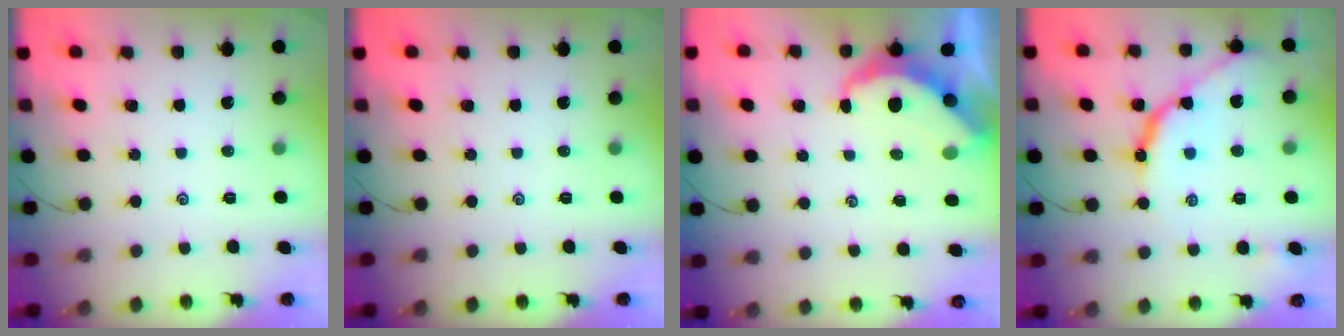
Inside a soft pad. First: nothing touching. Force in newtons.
{"total": 0.0}
{"total": 6.0, "press": 6.0, "slide": 0.2}
{"total": 11.2, "press": 11.2, "slide": 0.6}